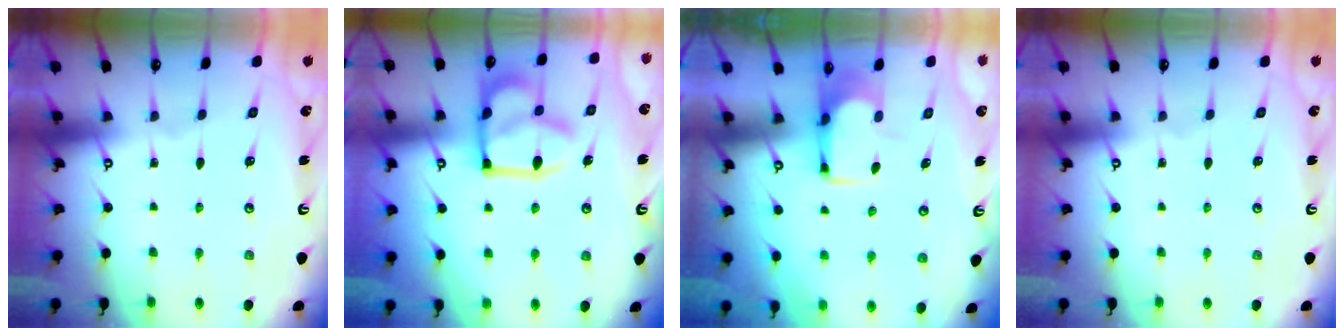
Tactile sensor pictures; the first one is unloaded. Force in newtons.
{"total": 17.4, "press": 17.3, "slide": 1.9}
{"total": 0.0}
{"total": 0.0}